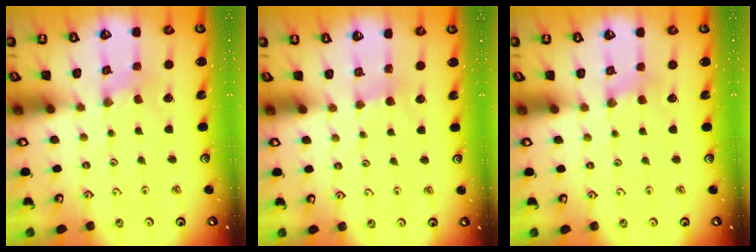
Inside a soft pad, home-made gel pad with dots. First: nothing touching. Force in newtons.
{"total": 3.4, "press": 3.4, "slide": 0.4}
{"total": 2.0, "press": 2.0, "slide": 0.4}